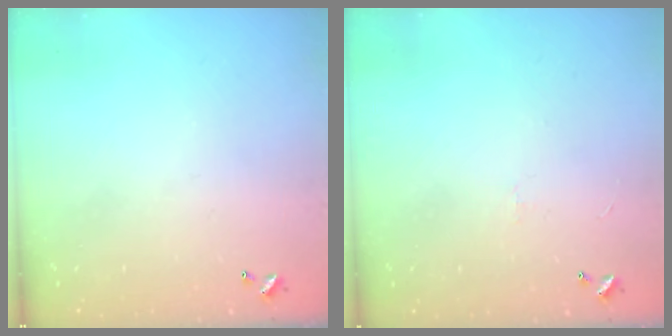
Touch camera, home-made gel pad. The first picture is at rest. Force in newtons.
{"total": 0.7, "press": 0.3, "slide": 0.7}